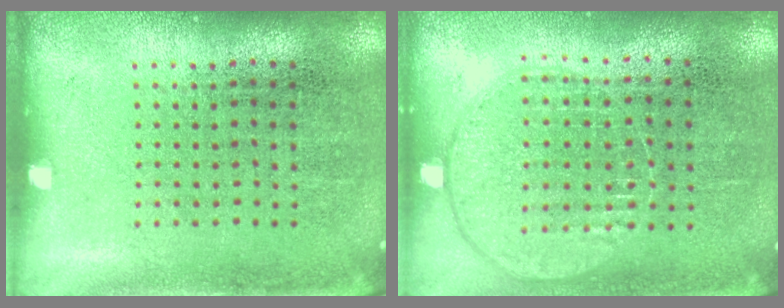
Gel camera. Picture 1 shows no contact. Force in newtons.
{"total": 0.9, "press": 0.9, "slide": 0.4}